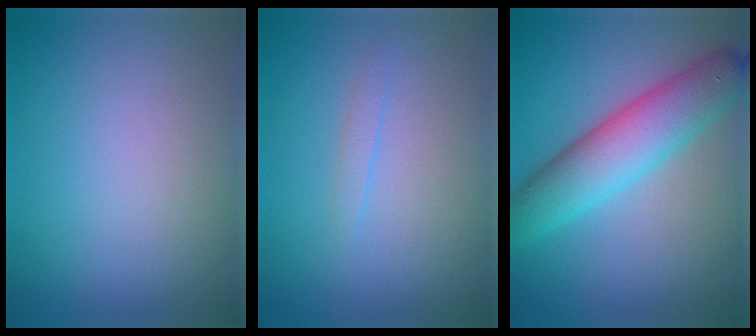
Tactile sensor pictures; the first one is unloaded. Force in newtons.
{"total": 0.7, "press": 0.7, "slide": 0.1}
{"total": 6.5, "press": 6.5, "slide": 0.3}